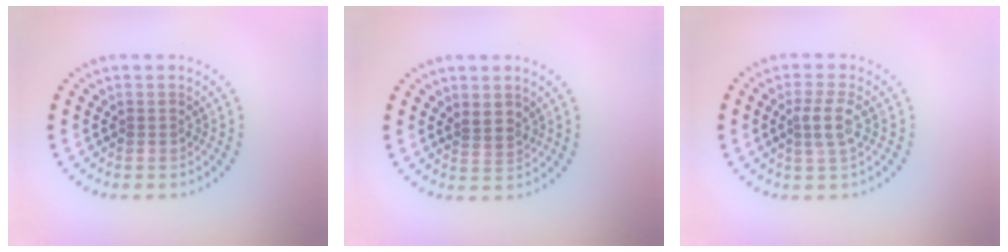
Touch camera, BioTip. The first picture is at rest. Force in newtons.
{"total": 1.6, "press": 1.4, "slide": 0.8}
{"total": 2.4, "press": 2.2, "slide": 1.0}